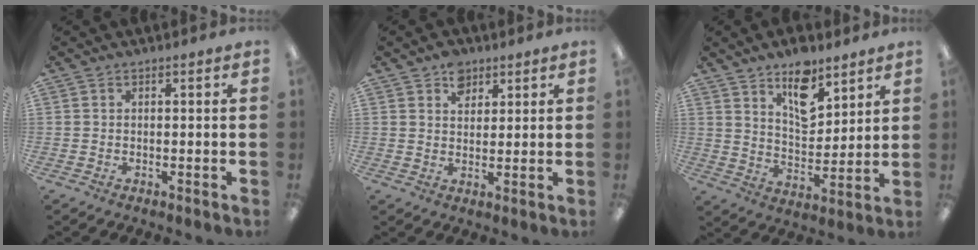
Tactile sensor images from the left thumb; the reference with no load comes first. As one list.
[{"total": 5.1, "force": [3.2, 3.4, 2.0], "torque": [-0.017, -0.008, 0.055]}, {"total": 11.5, "force": [8.1, 5.4, 6.2], "torque": [-0.078, -0.048, 0.140]}]